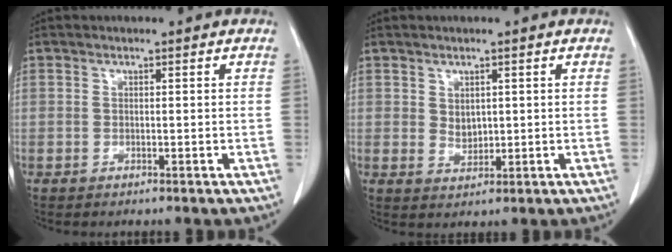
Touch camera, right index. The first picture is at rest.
{"total": 2.3, "force": [0.8, 1.7, 1.3], "torque": [-0.023, -0.003, 0.022]}